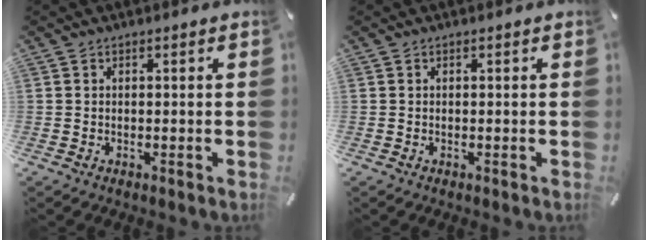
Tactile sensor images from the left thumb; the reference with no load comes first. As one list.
[{"total": 0.0}]